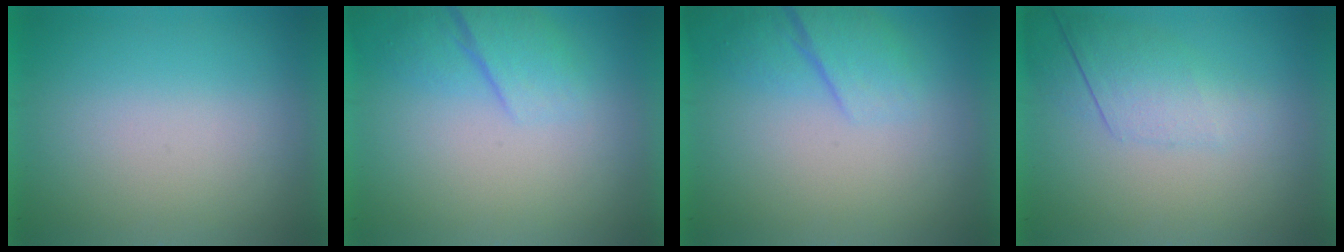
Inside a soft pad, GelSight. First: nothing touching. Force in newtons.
{"total": 2.2}
{"total": 2.2}
{"total": 2.2}